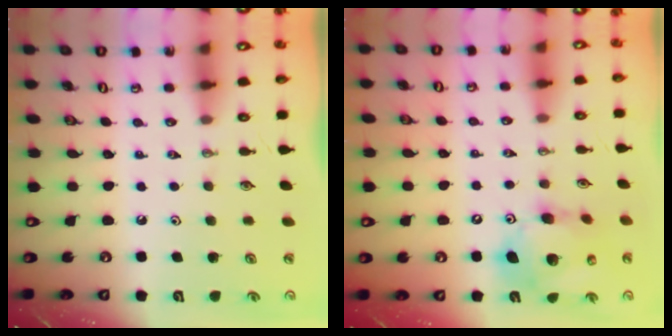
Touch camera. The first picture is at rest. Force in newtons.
{"total": 14.2, "press": 13.9, "slide": 2.7}